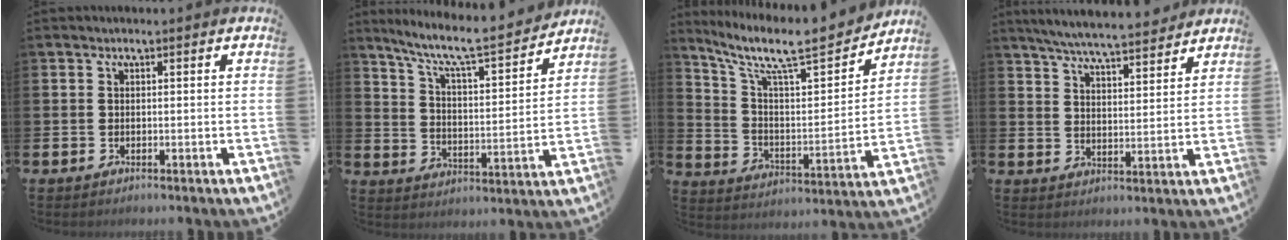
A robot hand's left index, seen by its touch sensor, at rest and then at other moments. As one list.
[{"total": 8.7, "force": [7.7, 0.9, 4.0], "torque": [-0.103, -0.057, 0.125]}, {"total": 10.6, "force": [9.0, 2.0, 5.3], "torque": [-0.129, -0.069, 0.144]}, {"total": 6.3, "force": [6.0, 0.2, 1.6], "torque": [-0.047, -0.041, 0.105]}]